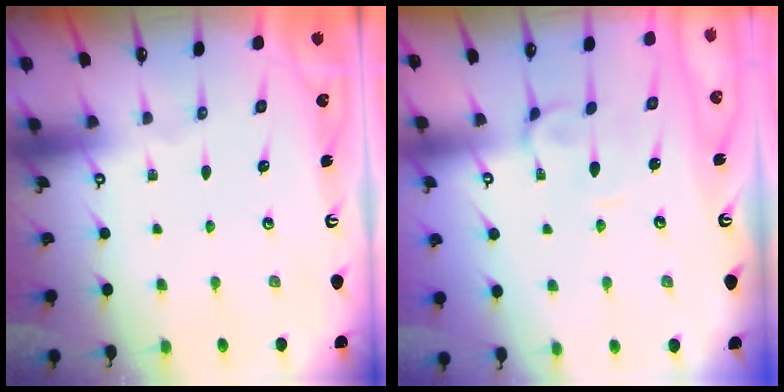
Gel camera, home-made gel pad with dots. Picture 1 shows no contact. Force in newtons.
{"total": 3.6, "press": 3.5, "slide": 0.4}